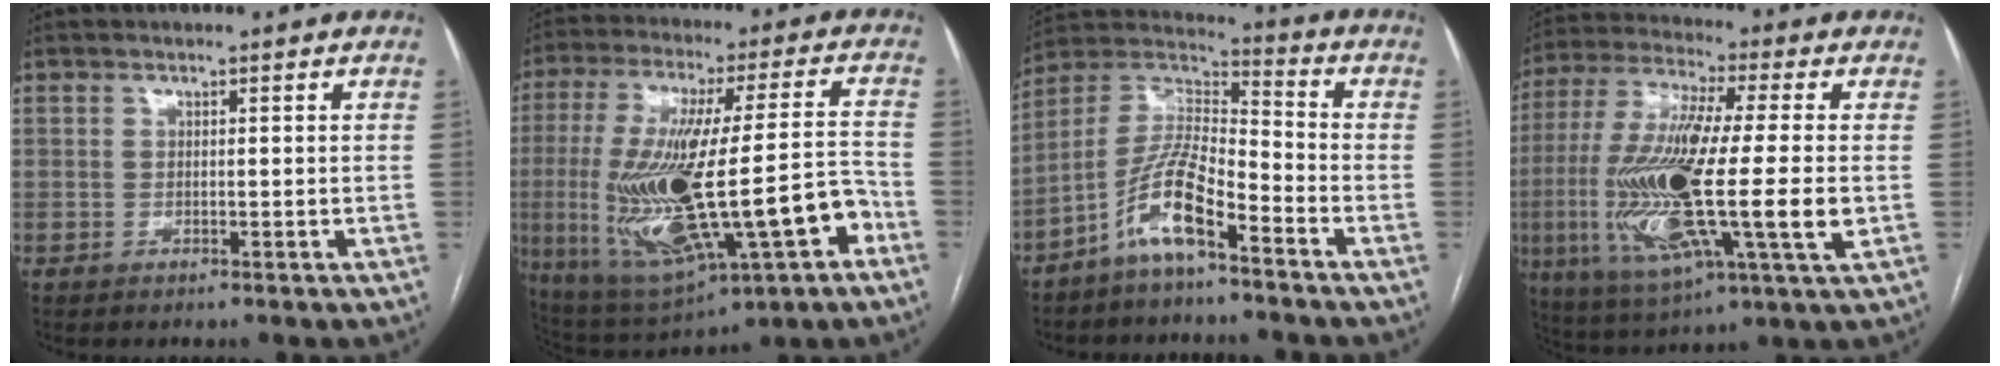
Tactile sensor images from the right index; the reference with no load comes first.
{"total": 24.2, "force": [-6.0, 5.5, 22.8], "torque": [-0.437, 0.001, -0.071]}
{"total": 10.7, "force": [-6.4, 2.4, 8.2], "torque": [-0.175, 0.015, -0.125]}
{"total": 22.3, "force": [-2.5, 2.8, 21.9], "torque": [-0.453, -0.020, -0.043]}